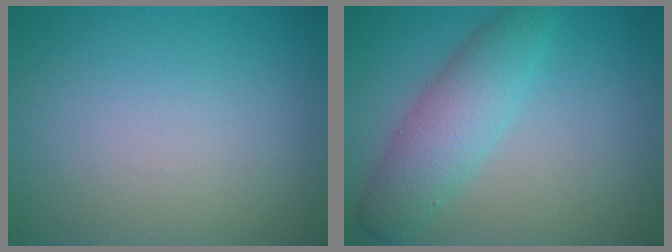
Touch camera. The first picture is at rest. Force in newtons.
{"total": 4.6, "press": 4.6, "slide": 0.1}